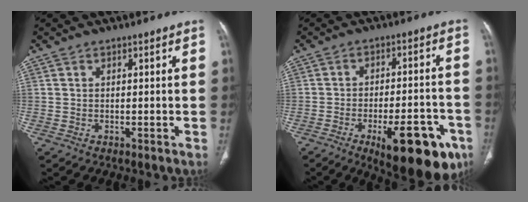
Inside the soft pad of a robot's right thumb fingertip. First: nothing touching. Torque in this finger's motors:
{"motor_torque": [1.61, 1.76, 0.89, -0.92, 0.34]}